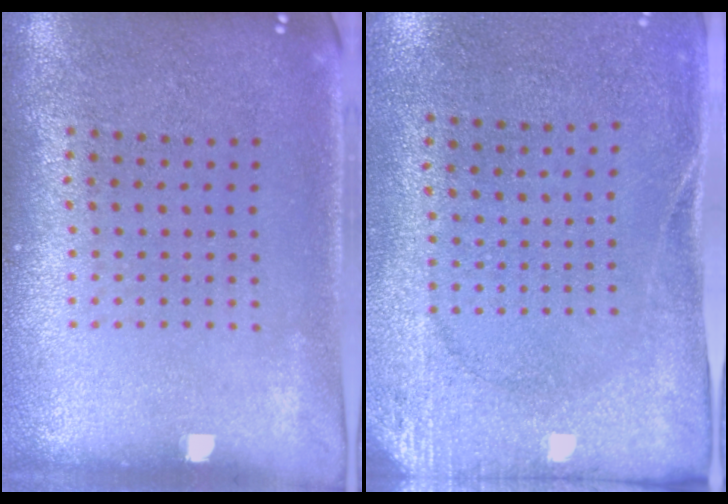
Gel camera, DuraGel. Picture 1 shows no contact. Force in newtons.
{"total": 2.7, "press": 2.0, "slide": 1.7}